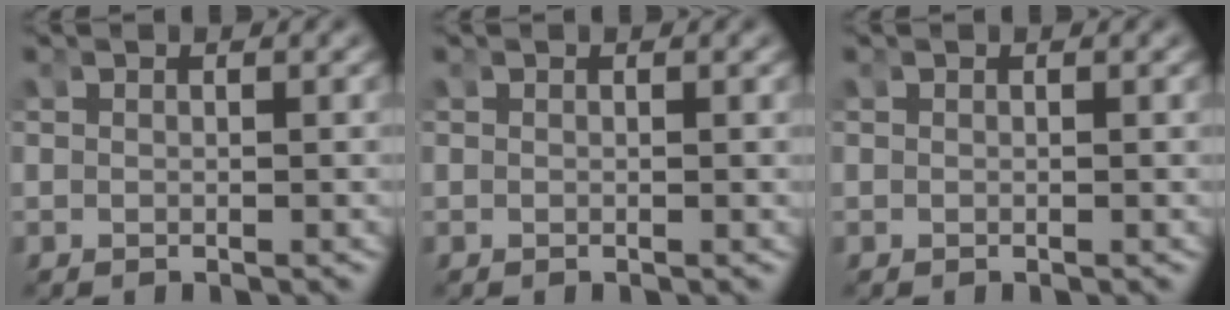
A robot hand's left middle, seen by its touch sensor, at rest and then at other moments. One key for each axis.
{"total": 0.0}
{"total": 0.0}